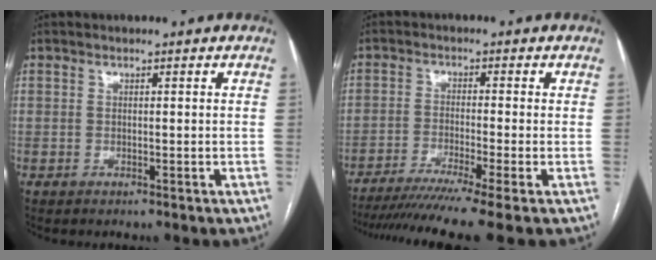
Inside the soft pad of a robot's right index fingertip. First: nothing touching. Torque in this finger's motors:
{"motor_torque": [1.02, -0.80, 0.62, 0.15]}